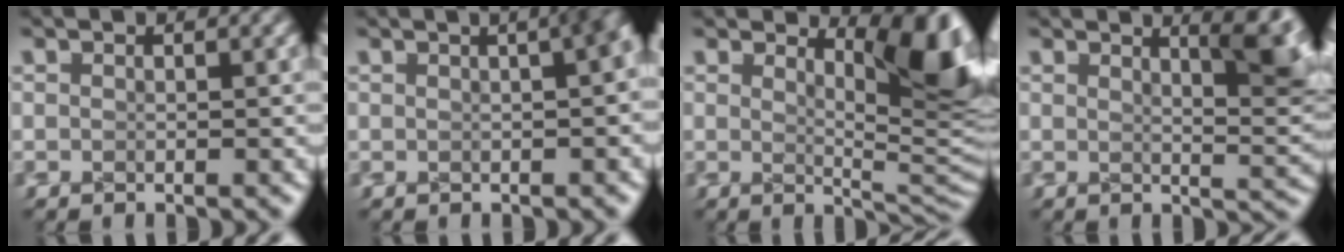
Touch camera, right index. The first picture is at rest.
{"total": 3.7, "force": [0.6, 1.8, 3.2], "torque": [-0.014, 0.018, 0.003]}
{"total": 8.6, "force": [1.7, 2.5, 8.1], "torque": [-0.050, 0.001, 0.030]}
{"total": 5.8, "force": [2.2, 1.5, 5.1], "torque": [-0.027, -0.002, 0.037]}